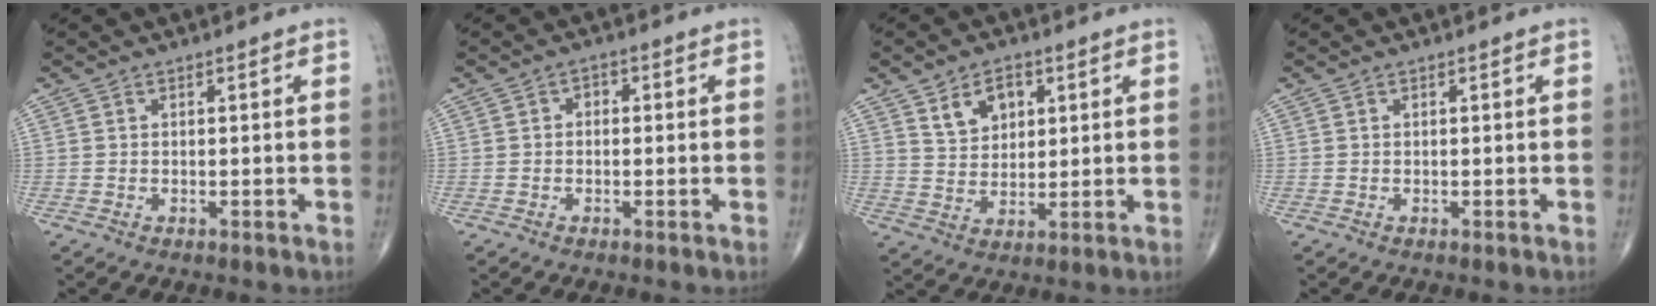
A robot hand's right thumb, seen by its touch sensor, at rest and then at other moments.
{"total": 1.7, "force": [0.0, 1.3, 1.2], "torque": [-0.006, 0.008, -0.006]}
{"total": 7.0, "force": [3.3, 4.6, 4.0], "torque": [-0.044, -0.018, 0.061]}
{"total": 0.0}